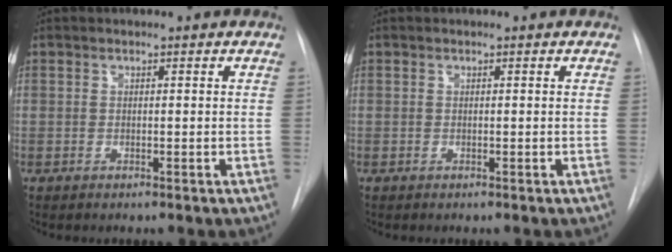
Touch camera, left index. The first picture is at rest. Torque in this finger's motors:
{"motor_torque": [0.00, 0.00, 0.00, 0.00]}